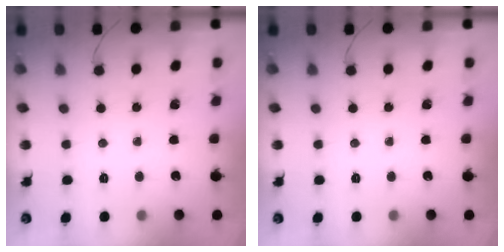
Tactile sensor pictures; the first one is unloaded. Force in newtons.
{"total": 0.0}